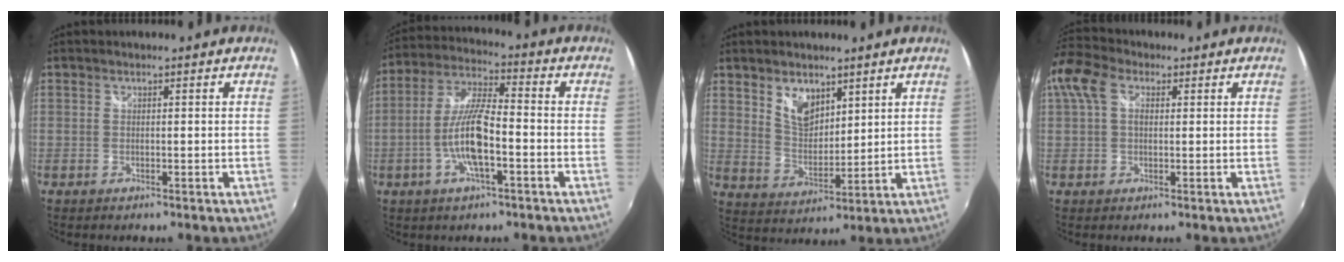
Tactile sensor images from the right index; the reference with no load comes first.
{"total": 11.0, "force": [-3.5, 2.5, 10.1], "torque": [-0.211, 0.001, -0.066]}
{"total": 7.3, "force": [4.4, 4.2, 4.0], "torque": [-0.063, 0.001, 0.087]}
{"total": 10.7, "force": [2.7, 7.3, 7.4], "torque": [-0.170, 0.030, 0.044]}